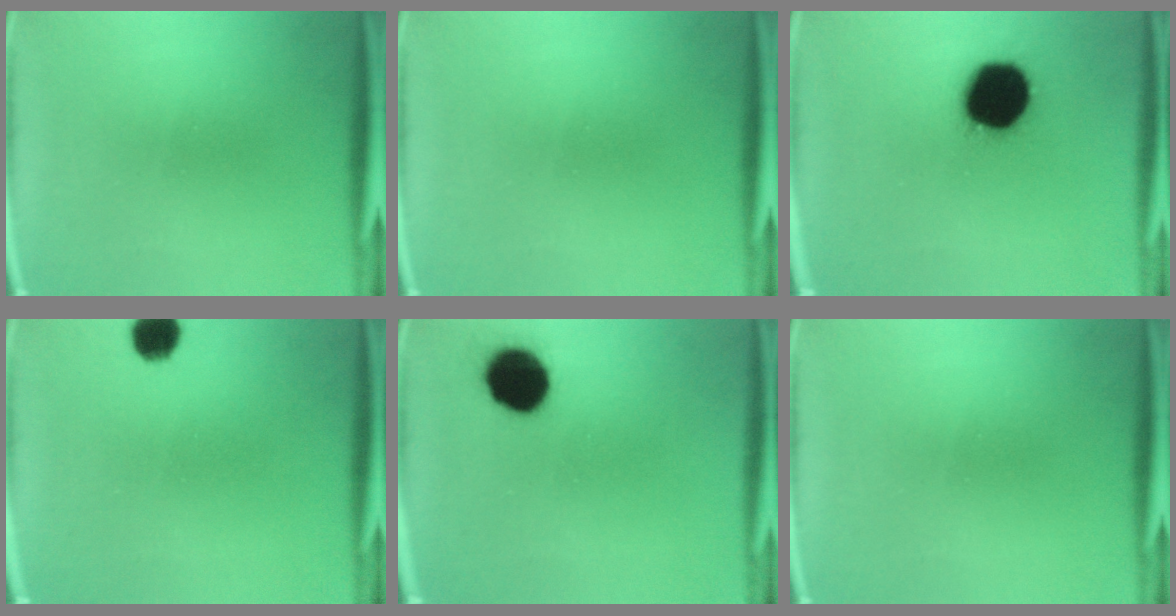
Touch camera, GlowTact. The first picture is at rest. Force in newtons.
{"total": 0.0}
{"total": 18.7}
{"total": 5.0}
{"total": 13.7}
{"total": 0.0}